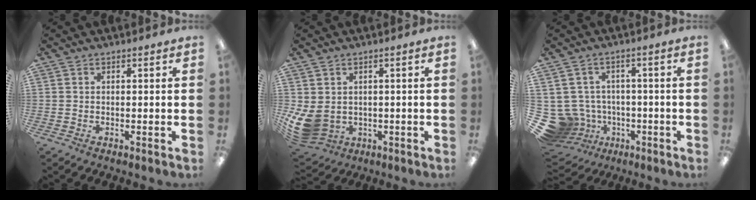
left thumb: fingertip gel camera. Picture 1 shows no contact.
{"total": 7.7, "force": [0.1, 6.3, 4.4], "torque": [-0.111, -0.012, 0.005]}
{"total": 10.6, "force": [-2.9, 9.6, 3.5], "torque": [-0.115, 0.008, -0.042]}